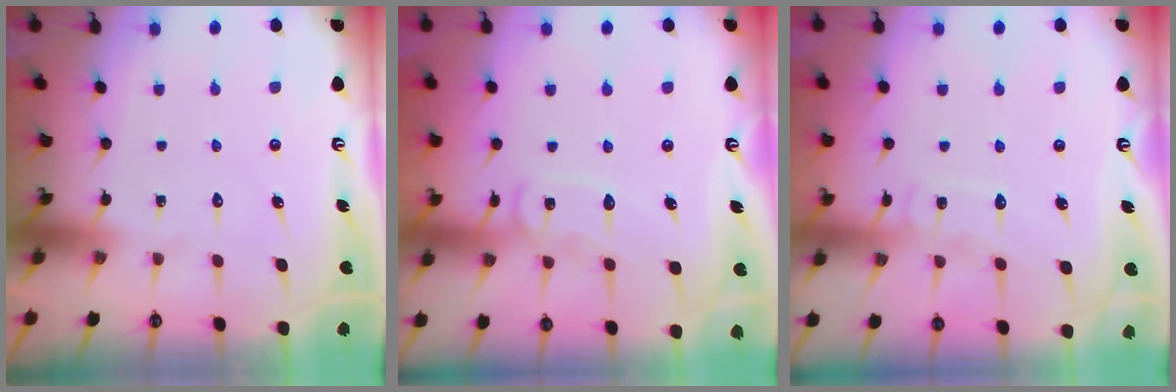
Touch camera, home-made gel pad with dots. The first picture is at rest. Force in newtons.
{"total": 9.7, "press": 9.7, "slide": 0.8}
{"total": 7.4, "press": 7.3, "slide": 0.6}